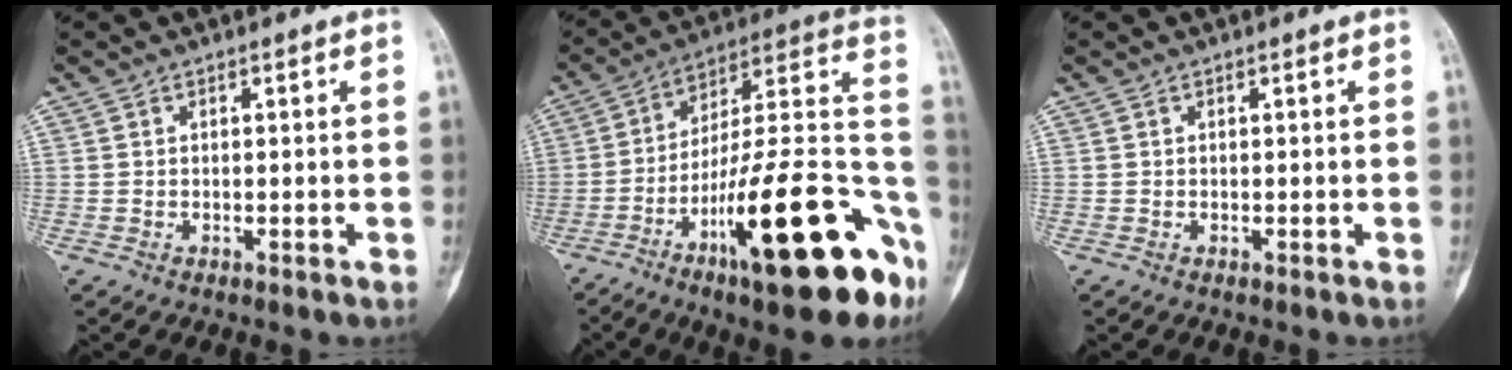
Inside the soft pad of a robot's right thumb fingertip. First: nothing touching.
{"total": 28.2, "force": [-12.4, 7.6, 24.2], "torque": [-0.305, 0.064, -0.185]}
{"total": 0.0}